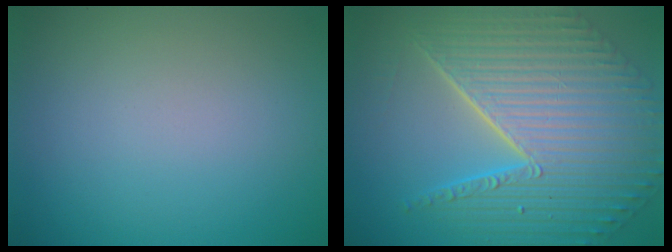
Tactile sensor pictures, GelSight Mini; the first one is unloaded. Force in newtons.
{"total": 10.9, "press": 7.2, "slide": 8.1}